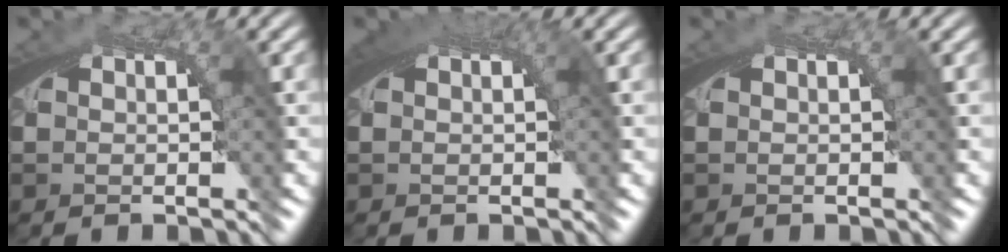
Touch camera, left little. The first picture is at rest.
{"total": 1.5, "force": [0.7, 0.2, 1.4], "torque": [-0.017, 0.007, 0.011]}
{"total": 0.0}